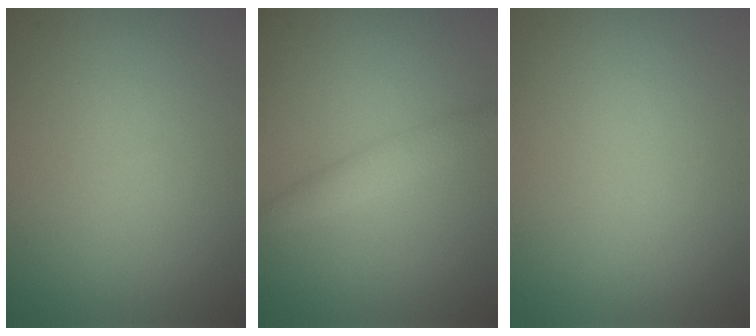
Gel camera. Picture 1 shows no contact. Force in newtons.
{"total": 2.1, "press": 2.1, "slide": 0.1}
{"total": 0.0}